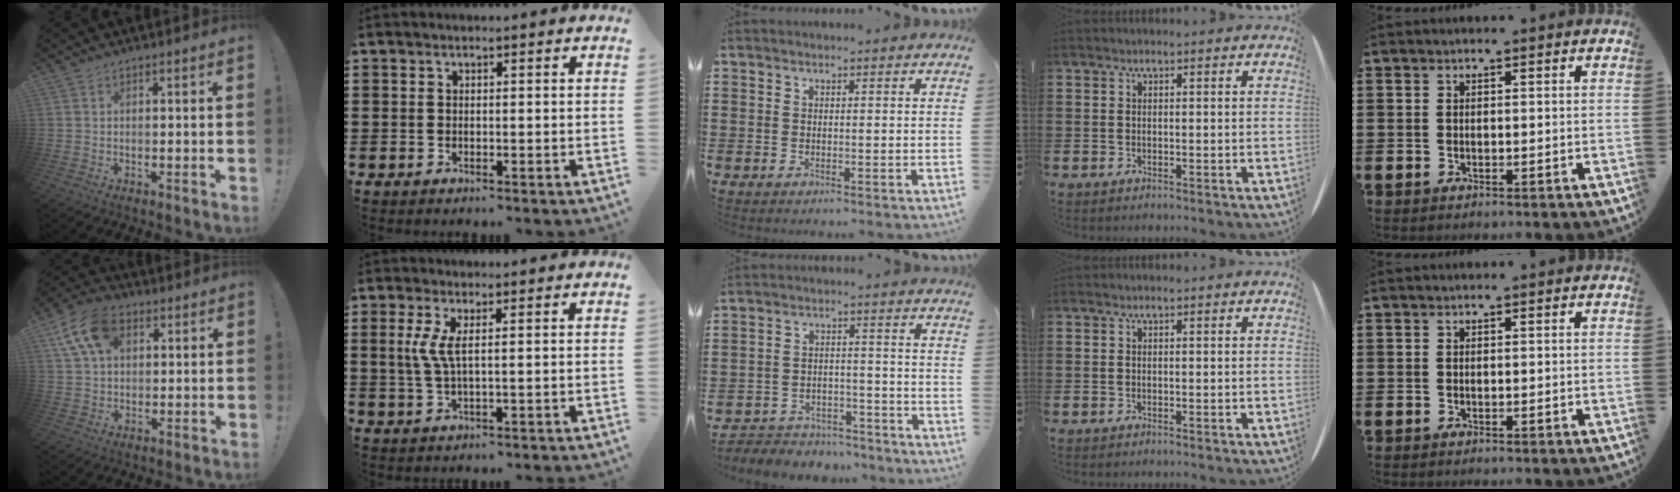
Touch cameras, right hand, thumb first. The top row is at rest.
{"thumb": {"total": 13.7, "force": [5.2, 9.0, 8.9], "torque": [-0.153, -0.007, 0.101]}, "index": {"total": 3.8, "force": [0.8, 0.6, 3.7], "torque": [-0.089, -0.007, 0.008]}, "middle": {"total": 4.4, "force": [-4.3, 1.0, 0.0], "torque": [-0.005, 0.007, -0.091]}}